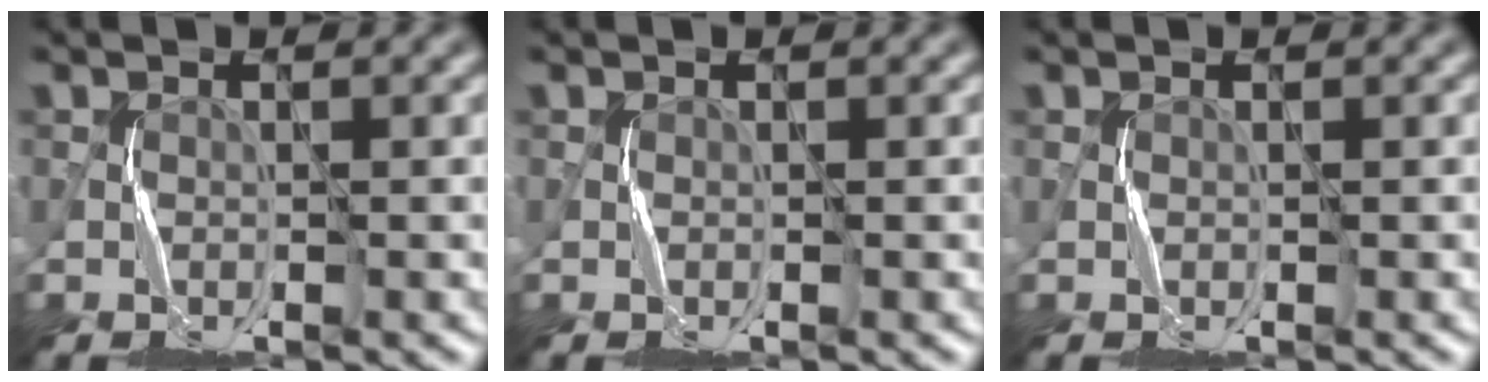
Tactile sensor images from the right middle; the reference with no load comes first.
{"total": 0.0}
{"total": 0.0}